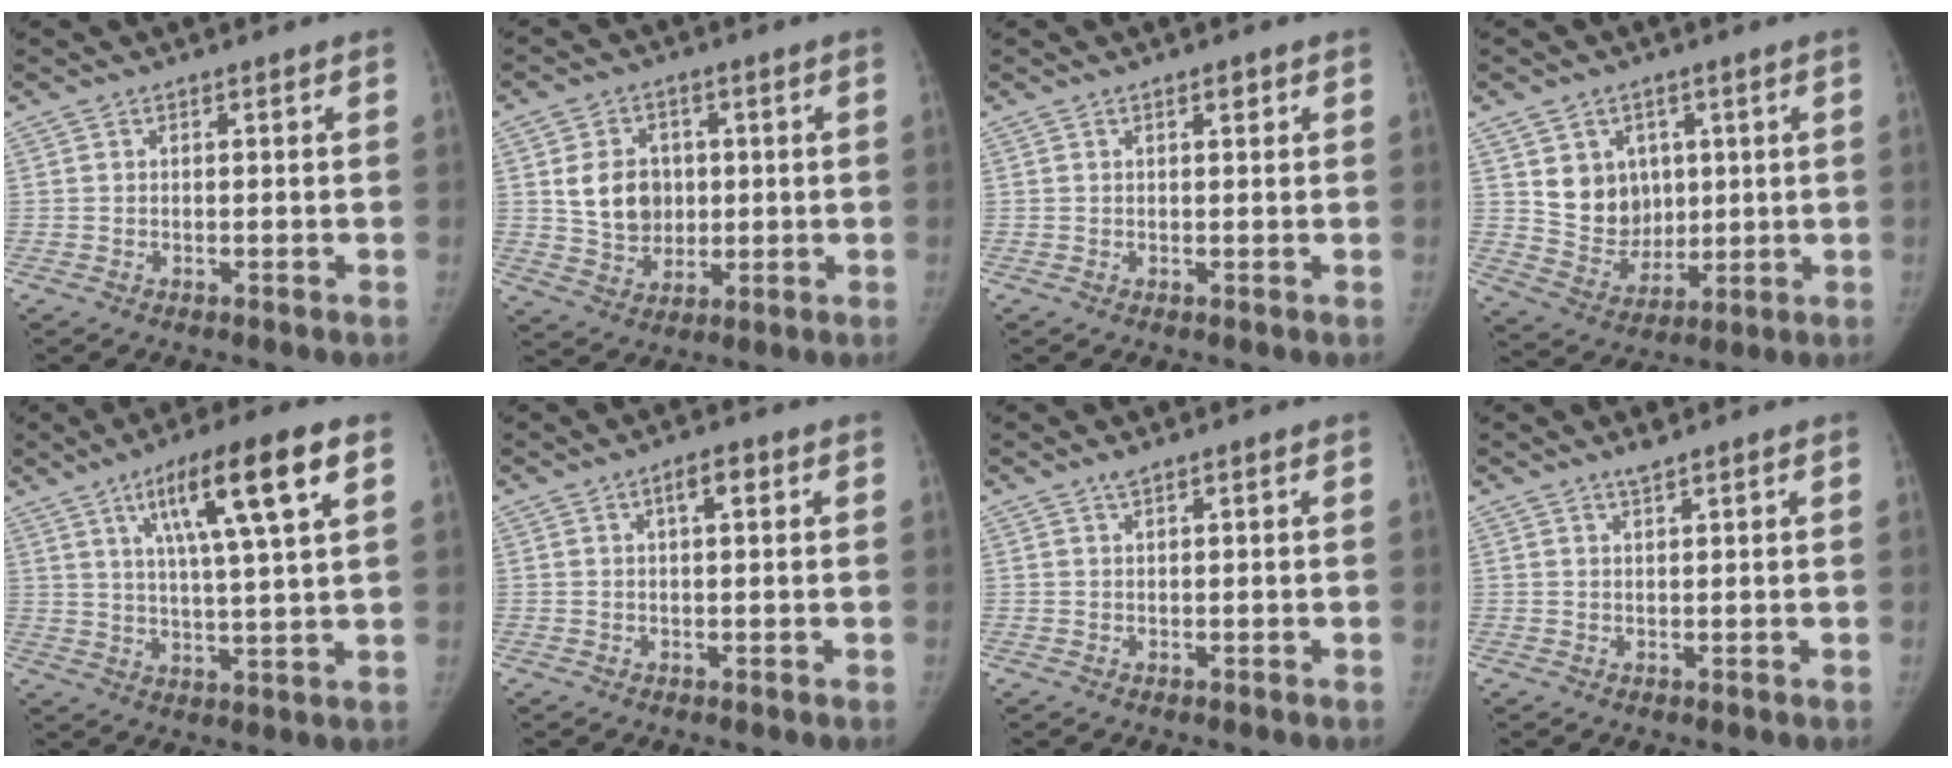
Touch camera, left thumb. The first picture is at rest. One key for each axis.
{"total": 9.7, "fx": 1.5, "fy": 8.1, "fz": 5.2, "tx": -0.048, "ty": -0.009, "tz": 0.034}
{"total": 1.1, "fx": 0.6, "fy": 0.5, "fz": 0.7, "tx": -0.001, "ty": 0.000, "tz": 0.008}
{"total": 10.1, "fx": 3.1, "fy": 8.6, "fz": 4.3, "tx": -0.031, "ty": -0.021, "tz": 0.072}
{"total": 15.1, "fx": 6.8, "fy": 2.0, "fz": 13.3, "tx": -0.220, "ty": -0.012, "tz": 0.113}
{"total": 3.0, "fx": 1.2, "fy": 1.3, "fz": 2.5, "tx": -0.032, "ty": 0.007, "tz": 0.016}
{"total": 1.0, "fx": 0.8, "fy": 0.2, "fz": 0.6, "tx": -0.006, "ty": 0.001, "tz": 0.016}
{"total": 1.7, "fx": 1.4, "fy": 0.3, "fz": 0.8, "tx": -0.010, "ty": -0.005, "tz": 0.026}